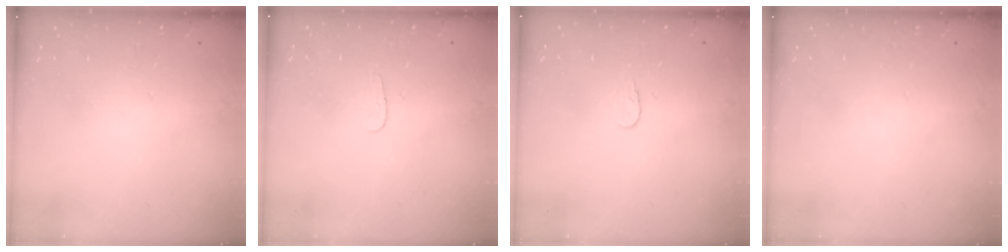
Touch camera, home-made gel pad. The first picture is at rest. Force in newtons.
{"total": 2.8, "press": 2.8, "slide": 0.3}
{"total": 3.7, "press": 3.7, "slide": 0.3}
{"total": 0.0}